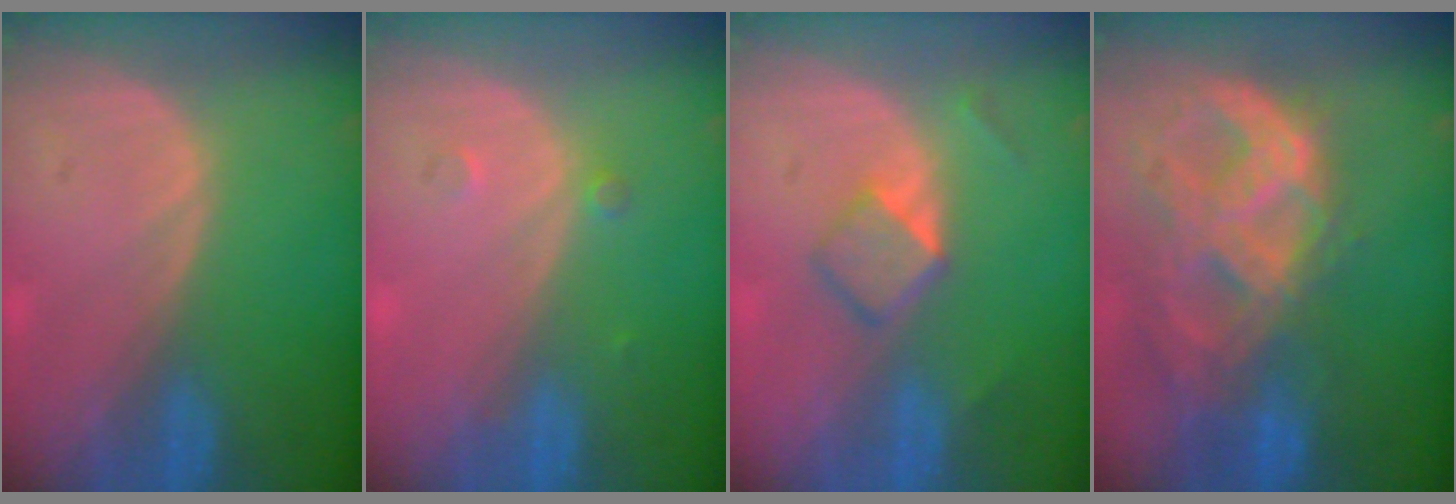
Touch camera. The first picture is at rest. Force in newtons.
{"total": 1.3, "press": 1.3, "slide": 0.1}
{"total": 4.1, "press": 4.0, "slide": 0.9}
{"total": 11.3, "press": 9.6, "slide": 6.0}